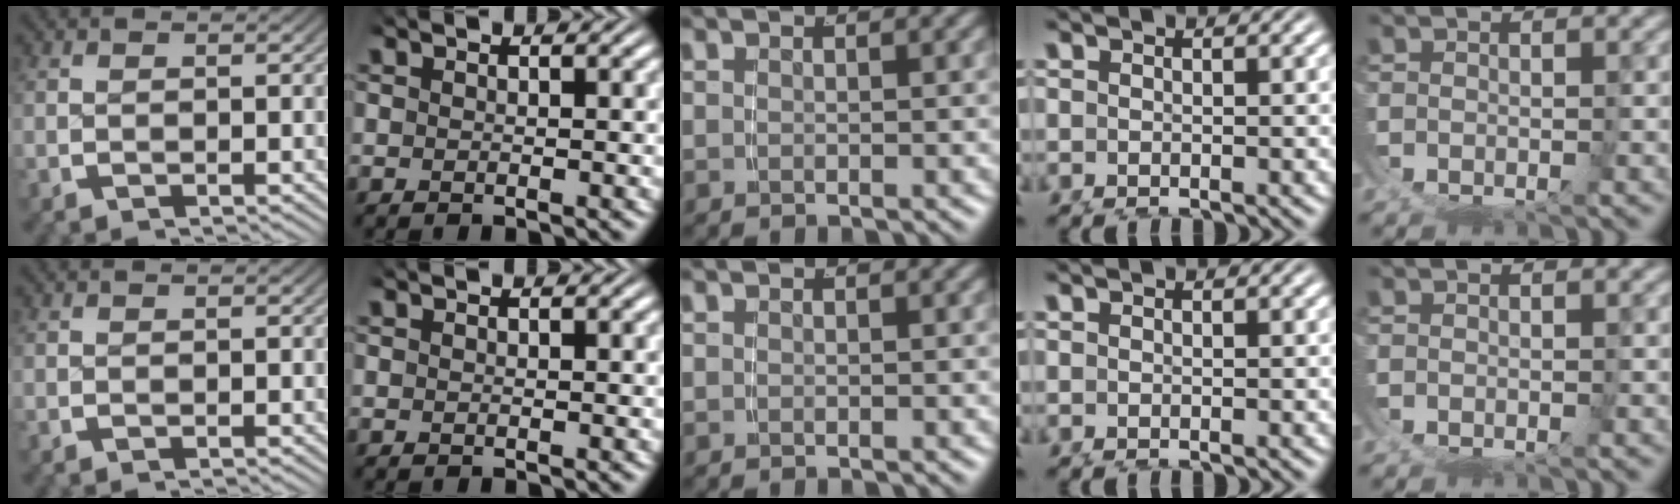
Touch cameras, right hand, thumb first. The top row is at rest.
{}